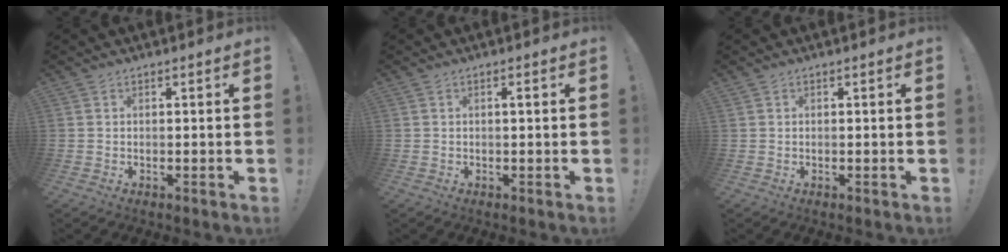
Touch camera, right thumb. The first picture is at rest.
{"total": 0.8, "force": [0.1, 0.0, 0.8], "torque": [-0.010, -0.002, 0.000]}
{"total": 0.0}